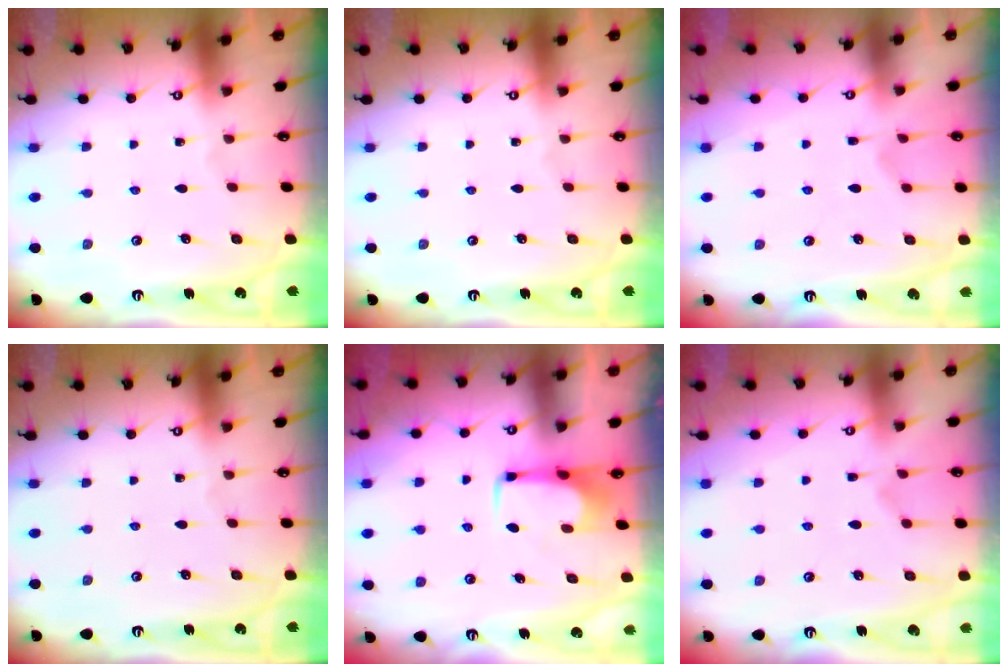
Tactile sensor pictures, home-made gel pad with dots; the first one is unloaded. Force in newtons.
{"total": 0.0}
{"total": 2.9, "press": 2.6, "slide": 1.3}
{"total": 0.0}
{"total": 1.6, "press": 1.5, "slide": 0.5}
{"total": 2.3, "press": 2.0, "slide": 1.1}